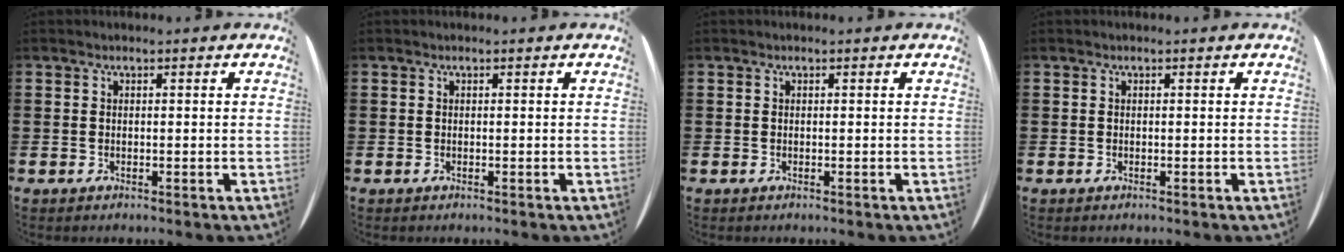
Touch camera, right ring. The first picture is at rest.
{"total": 0.0}
{"total": 0.0}
{"total": 0.0}